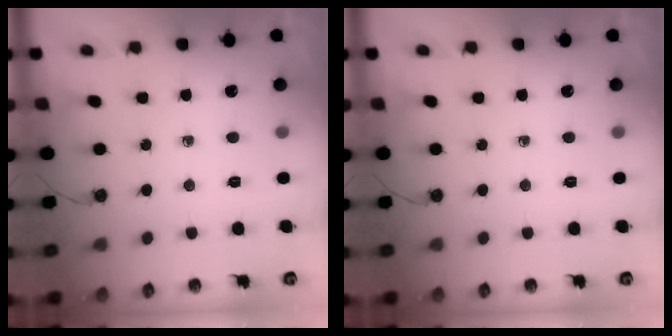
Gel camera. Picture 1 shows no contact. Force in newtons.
{"total": 0.0}